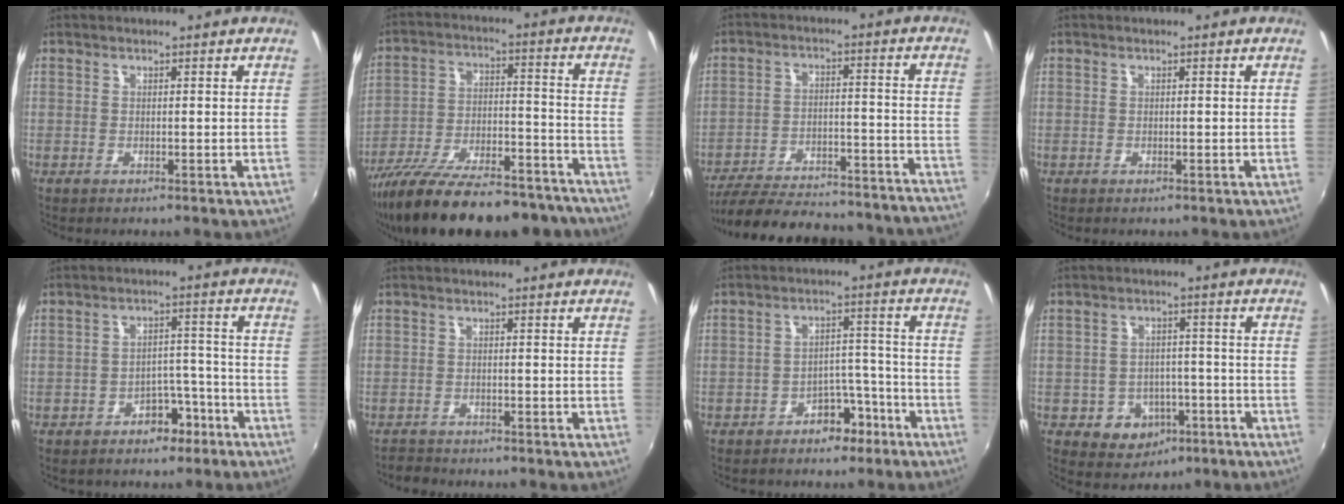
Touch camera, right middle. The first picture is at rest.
{"total": 27.2, "force": [-22.3, 8.3, 13.2], "torque": [-0.238, -0.025, -0.323]}
{"total": 30.3, "force": [-27.6, 5.0, 11.4], "torque": [-0.199, -0.026, -0.361]}
{"total": 0.0}
{"total": 6.2, "force": [-3.9, 4.1, 2.5], "torque": [-0.047, 0.025, -0.039]}
{"total": 1.8, "force": [-1.8, 0.5, -0.2], "torque": [-0.005, 0.002, -0.036]}
{"total": 6.7, "force": [-4.6, 4.3, 2.5], "torque": [-0.038, 0.034, -0.052]}
{"total": 7.6, "force": [-3.4, 6.4, 2.3], "torque": [-0.061, 0.015, -0.028]}